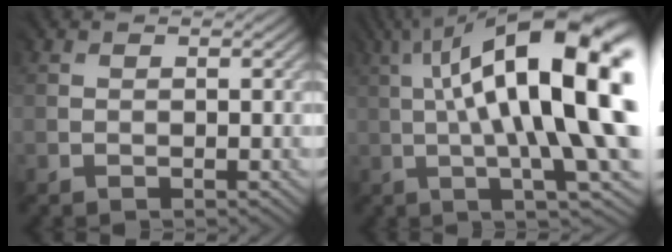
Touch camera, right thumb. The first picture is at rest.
{"total": 19.8, "force": [3.9, 5.5, 18.6], "torque": [-0.266, 0.036, 0.069]}